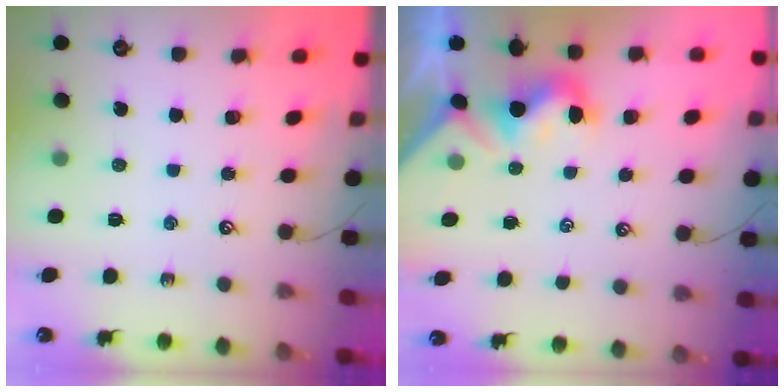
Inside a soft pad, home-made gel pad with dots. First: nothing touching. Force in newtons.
{"total": 0.7, "press": 0.5, "slide": 0.6}